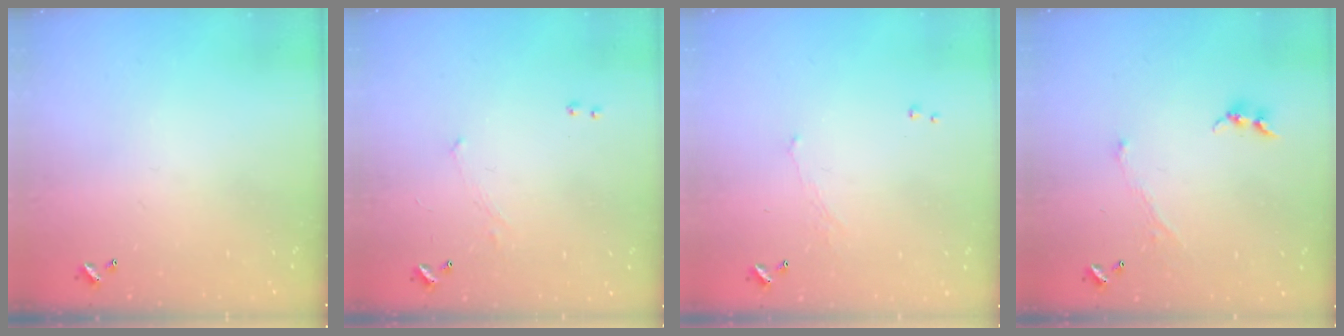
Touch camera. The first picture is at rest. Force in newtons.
{"total": 1.2, "press": 1.1, "slide": 0.5}
{"total": 1.1, "press": 1.0, "slide": 0.6}
{"total": 1.3, "press": 1.2, "slide": 0.5}